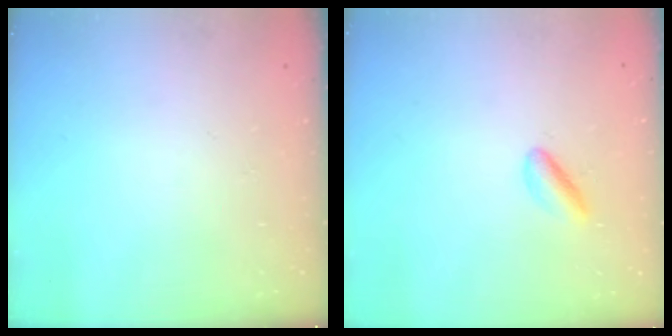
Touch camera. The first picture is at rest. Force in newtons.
{"total": 2.5, "press": 2.5, "slide": 0.2}